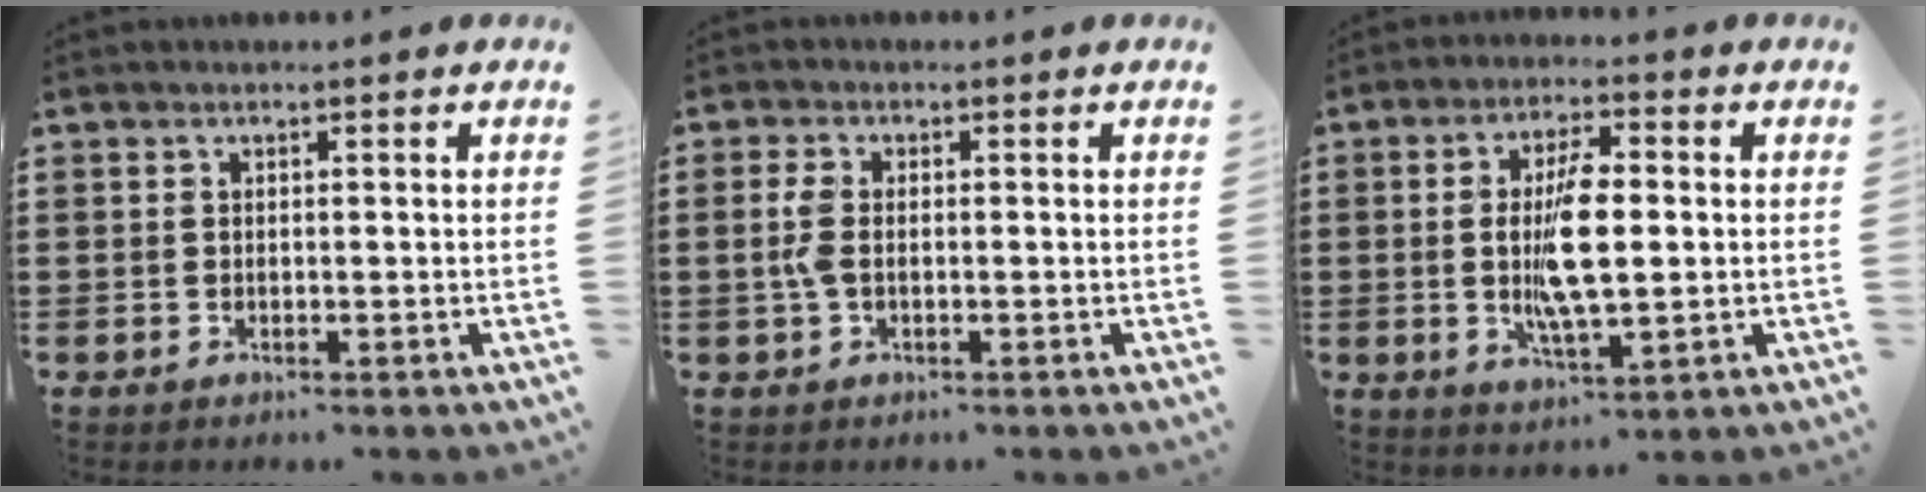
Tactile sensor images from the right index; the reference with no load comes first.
{"total": 3.0, "force": [-0.3, 1.4, 2.7], "torque": [-0.073, -0.005, -0.012]}
{"total": 9.6, "force": [-0.1, 3.4, 9.0], "torque": [-0.188, -0.004, -0.006]}